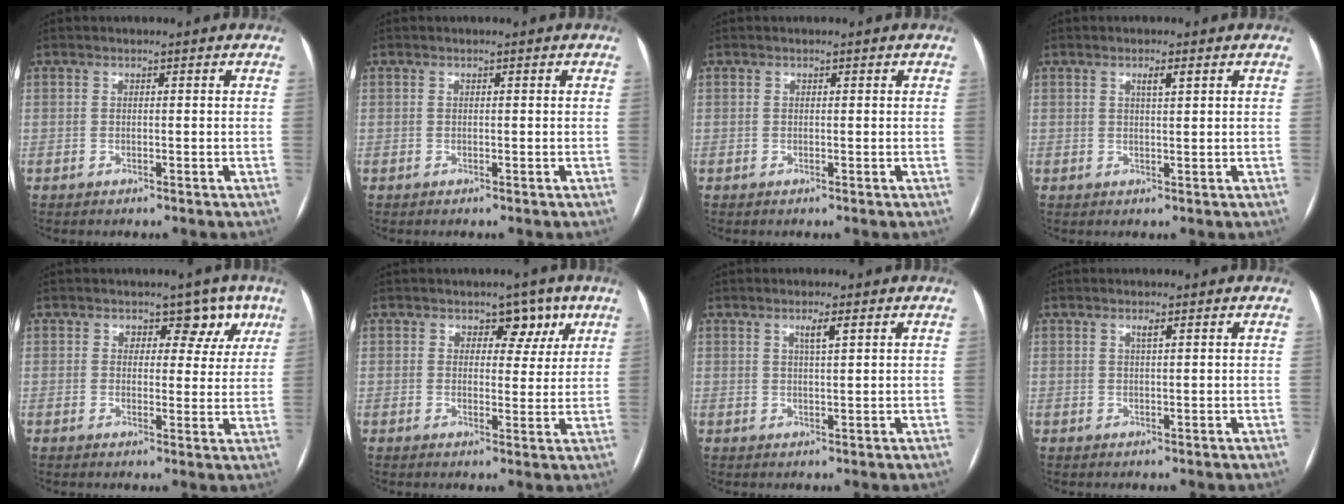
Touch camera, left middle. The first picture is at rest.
{"total": 0.0}
{"total": 0.0}
{"total": 1.6, "force": [0.8, 0.1, 1.4], "torque": [-0.028, 0.000, 0.014]}
{"total": 5.5, "force": [3.2, 3.8, 2.4], "torque": [-0.002, 0.007, 0.031]}
{"total": 4.6, "force": [2.6, 3.0, 2.3], "torque": [-0.013, 0.005, 0.032]}
{"total": 2.1, "force": [1.1, 0.0, 1.8], "torque": [-0.038, 0.000, 0.020]}
{"total": 0.9, "force": [0.5, -0.1, 0.7], "torque": [-0.017, 0.001, 0.010]}